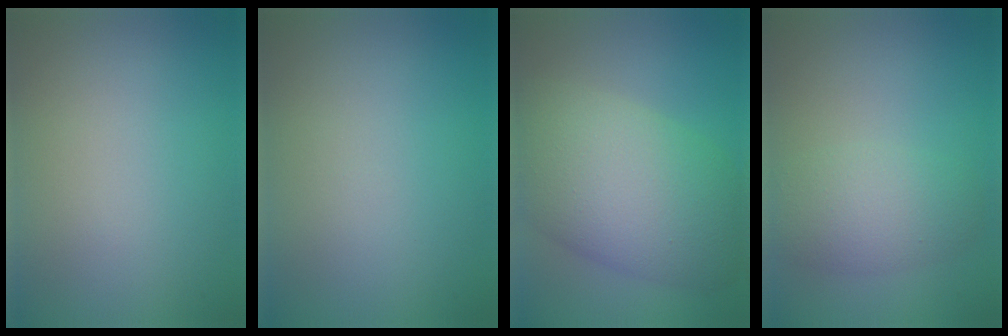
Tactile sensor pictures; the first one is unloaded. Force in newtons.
{"total": 0.0}
{"total": 10.6, "press": 10.6, "slide": 0.8}
{"total": 3.8, "press": 3.8, "slide": 0.1}